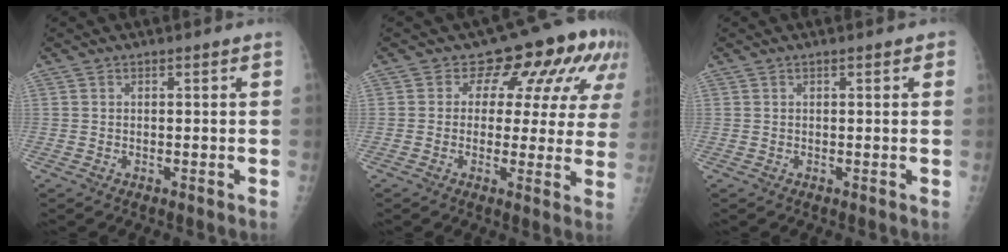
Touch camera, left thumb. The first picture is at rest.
{"total": 12.5, "force": [6.0, 7.6, 7.9], "torque": [-0.048, -0.017, 0.057]}
{"total": 1.2, "force": [0.8, 0.5, 0.8], "torque": [-0.006, -0.001, 0.008]}